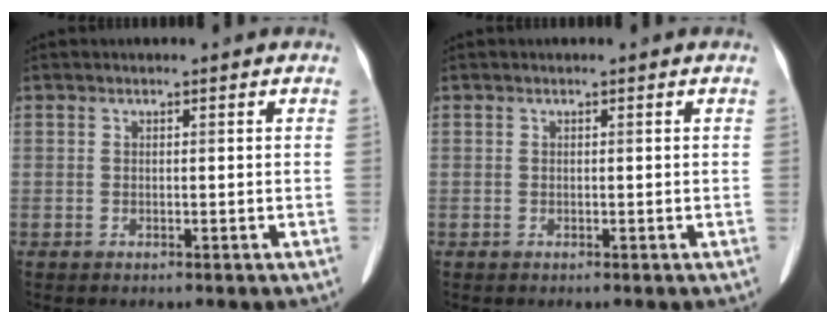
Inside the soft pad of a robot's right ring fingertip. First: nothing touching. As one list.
[{"total": 0.0}]